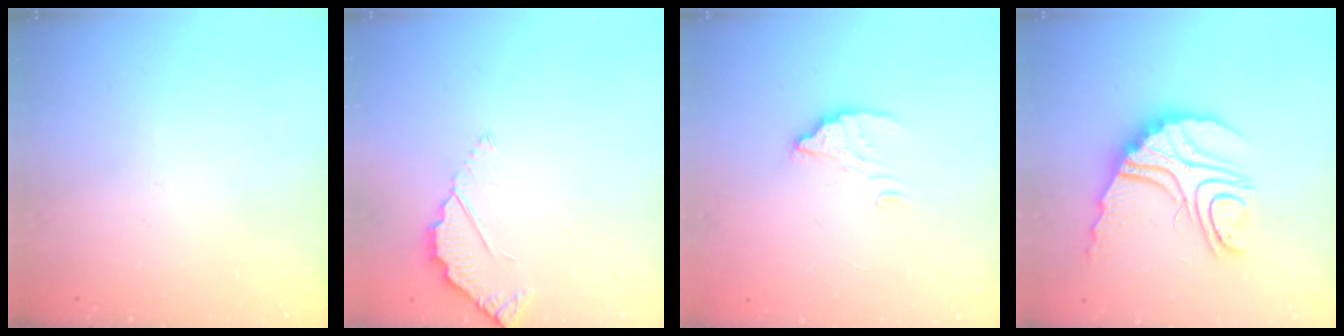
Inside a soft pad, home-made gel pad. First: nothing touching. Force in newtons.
{"total": 3.0, "press": 3.0, "slide": 0.3}
{"total": 3.4, "press": 3.4, "slide": 0.1}
{"total": 15.8, "press": 15.7, "slide": 1.6}